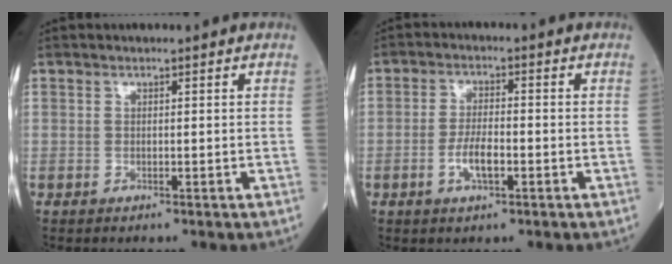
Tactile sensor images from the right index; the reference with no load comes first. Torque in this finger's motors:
{"motor_torque": [0.28, 0.04, 0.13, 0.03]}